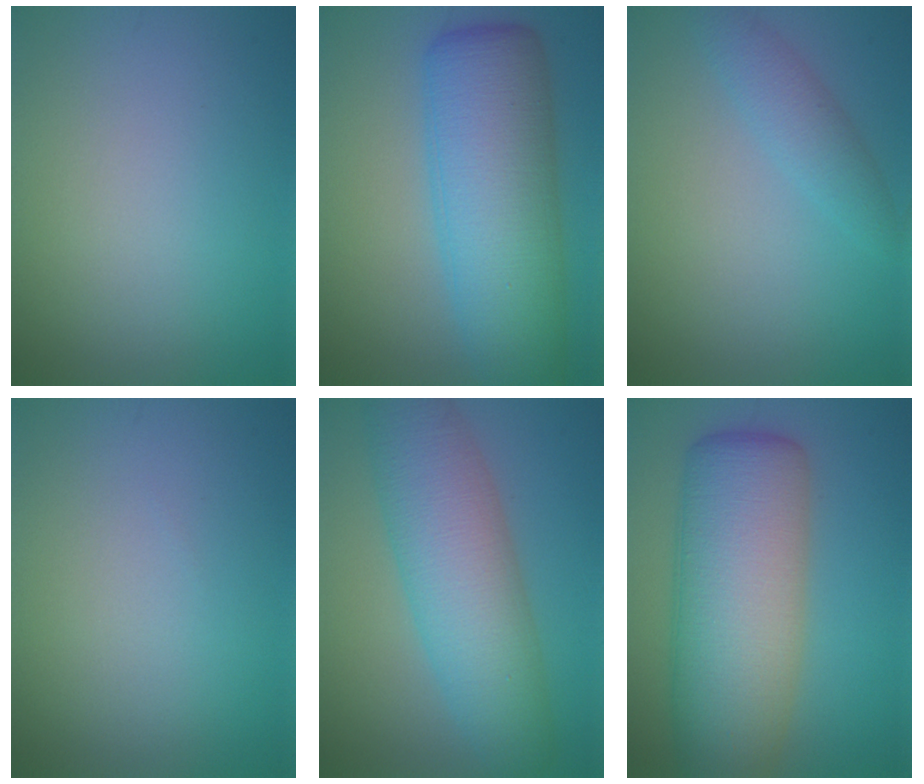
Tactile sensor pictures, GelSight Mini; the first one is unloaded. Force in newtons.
{"total": 10.5, "press": 10.5, "slide": 0.2}
{"total": 2.3, "press": 2.3, "slide": 0.2}
{"total": 0.0}
{"total": 8.7, "press": 8.7, "slide": 0.2}
{"total": 12.0, "press": 12.0, "slide": 0.3}